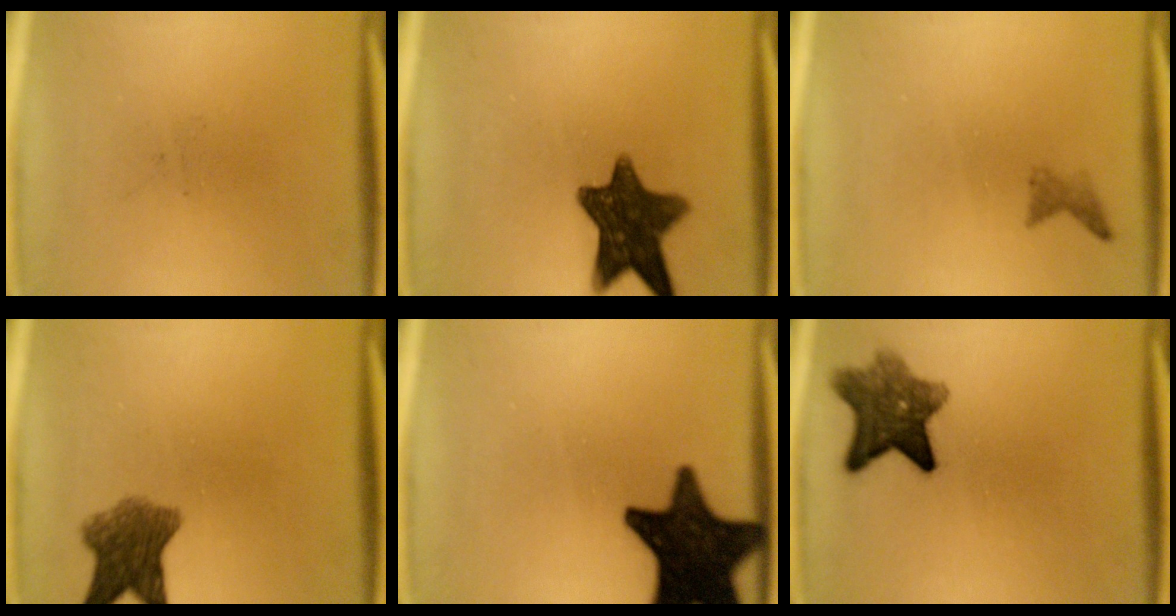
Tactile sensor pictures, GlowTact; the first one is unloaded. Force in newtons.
{"total": 12.0}
{"total": 1.1}
{"total": 7.0}
{"total": 18.5}
{"total": 8.3}